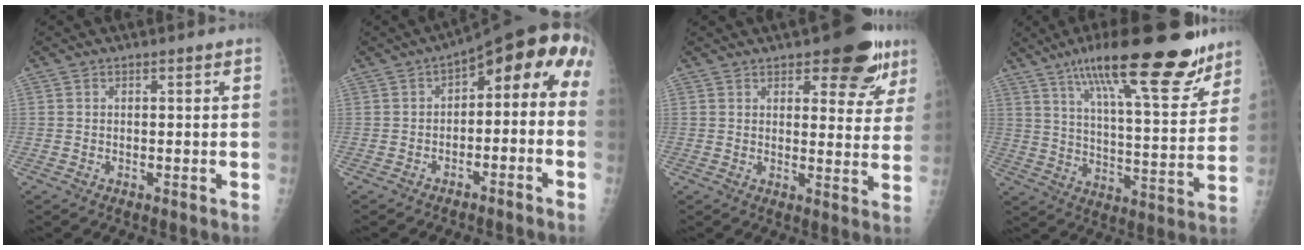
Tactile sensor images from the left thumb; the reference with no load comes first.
{"total": 9.8, "force": [-2.0, 5.7, 7.7], "torque": [-0.070, 0.062, -0.033]}
{"total": 11.6, "force": [7.1, 4.9, 7.8], "torque": [-0.050, -0.032, 0.089]}
{"total": 24.5, "force": [16.6, 5.8, 17.1], "torque": [-0.232, -0.057, 0.258]}